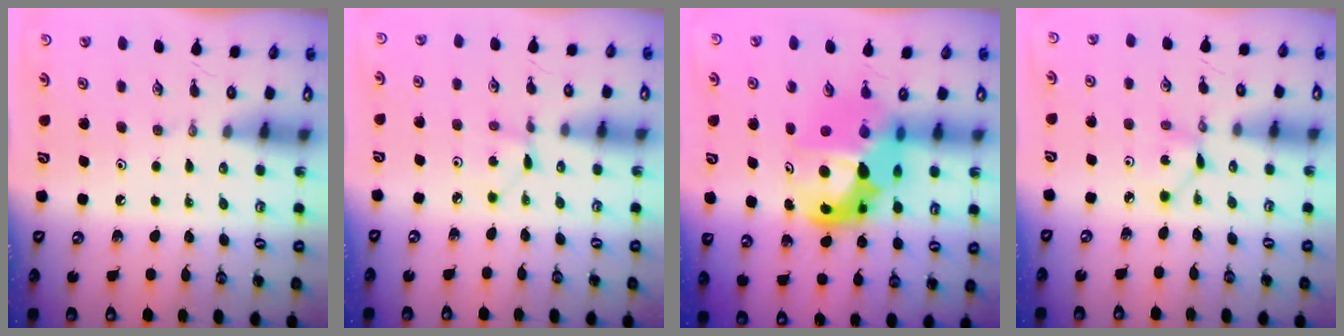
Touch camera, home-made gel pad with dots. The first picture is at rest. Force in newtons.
{"total": 1.3, "press": 1.3, "slide": 0.1}
{"total": 17.5, "press": 17.4, "slide": 1.6}
{"total": 2.0, "press": 1.9, "slide": 0.2}